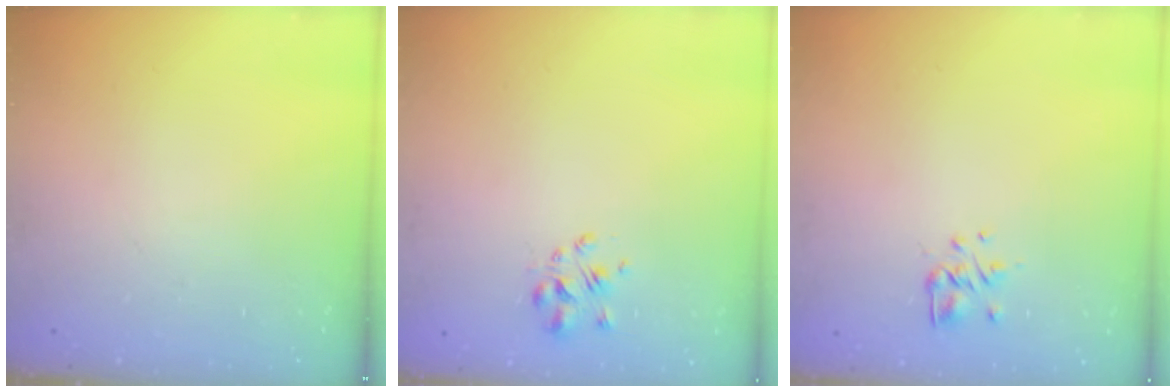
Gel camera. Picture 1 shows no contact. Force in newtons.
{"total": 3.1, "press": 3.0, "slide": 1.0}
{"total": 2.9, "press": 2.6, "slide": 1.4}